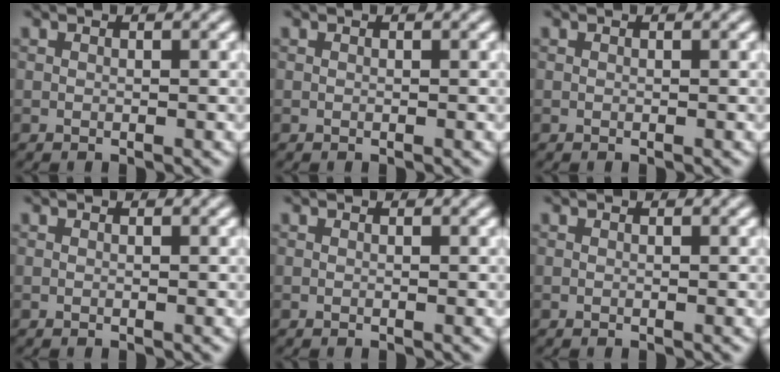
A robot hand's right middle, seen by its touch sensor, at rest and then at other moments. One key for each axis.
{"total": 0.0}
{"total": 0.0}
{"total": 0.0}
{"total": 0.0}
{"total": 0.0}